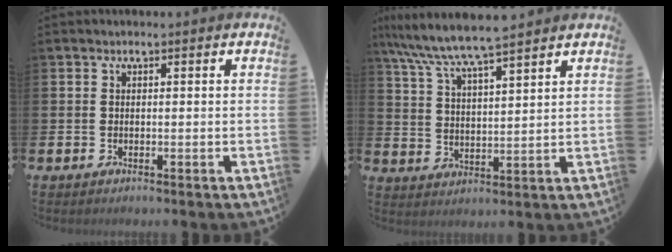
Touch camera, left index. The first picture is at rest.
{"total": 7.7, "force": [7.2, 0.4, 2.8], "torque": [-0.082, -0.033, 0.127]}